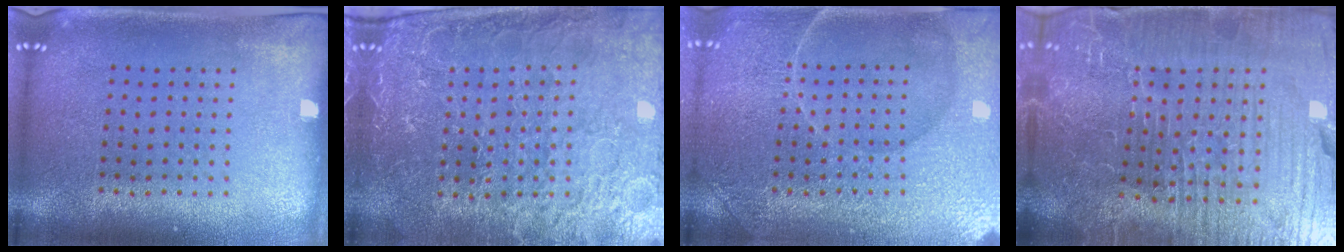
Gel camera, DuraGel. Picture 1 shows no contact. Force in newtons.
{"total": 4.0, "press": 3.9, "slide": 1.1}
{"total": 4.3, "press": 4.2, "slide": 0.5}
{"total": 6.9, "press": 6.3, "slide": 2.9}